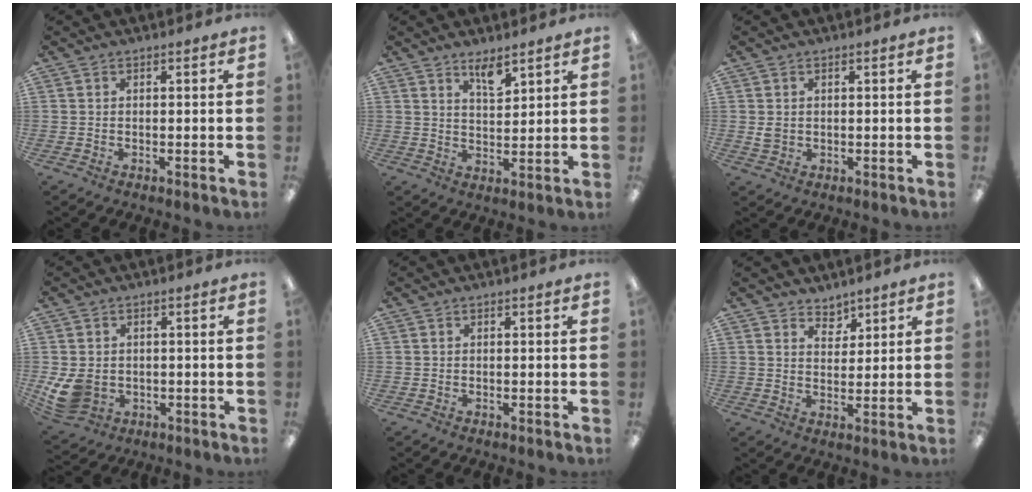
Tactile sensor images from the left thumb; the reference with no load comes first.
{"total": 5.3, "force": [4.1, 1.6, 2.8], "torque": [-0.042, -0.024, 0.069]}
{"total": 2.2, "force": [0.5, 1.8, 1.2], "torque": [-0.018, 0.002, 0.006]}
{"total": 7.5, "force": [-0.8, 5.9, 4.6], "torque": [-0.104, 0.004, -0.011]}
{"total": 0.0}
{"total": 4.2, "force": [3.7, 2.0, 0.3], "torque": [0.000, -0.023, 0.067]}